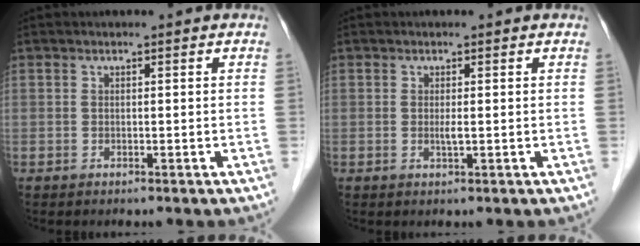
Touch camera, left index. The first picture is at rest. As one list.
[{"total": 1.0, "force": [-0.2, 0.0, 1.0], "torque": [-0.023, -0.006, -0.002]}]